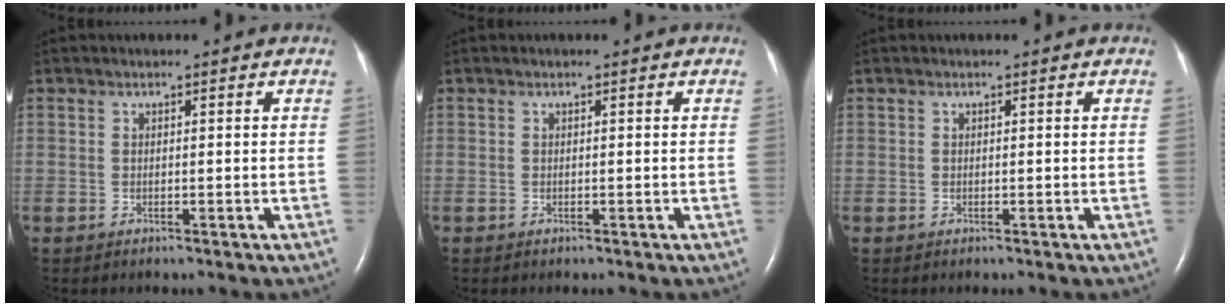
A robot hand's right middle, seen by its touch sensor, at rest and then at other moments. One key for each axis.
{"total": 0.0}
{"total": 0.0}